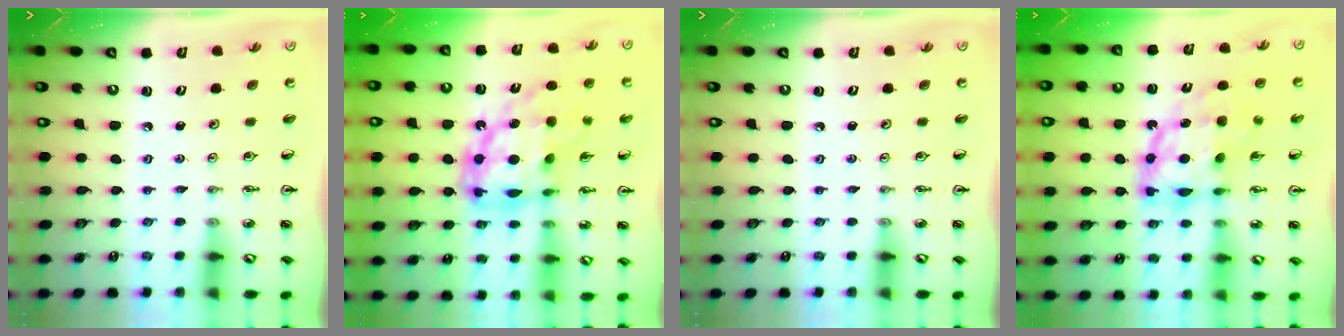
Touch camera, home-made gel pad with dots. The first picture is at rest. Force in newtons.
{"total": 17.8, "press": 17.7, "slide": 1.9}
{"total": 0.0}
{"total": 11.5, "press": 11.4, "slide": 0.9}